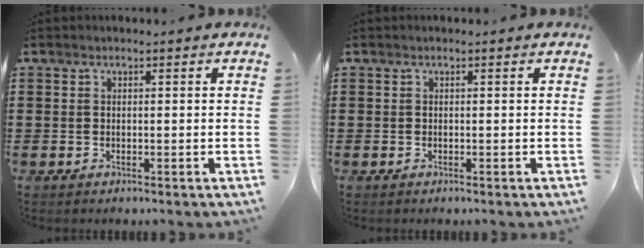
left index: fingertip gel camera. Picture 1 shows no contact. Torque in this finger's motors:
{"motor_torque": [0.00, 0.00, 0.01, 0.00]}